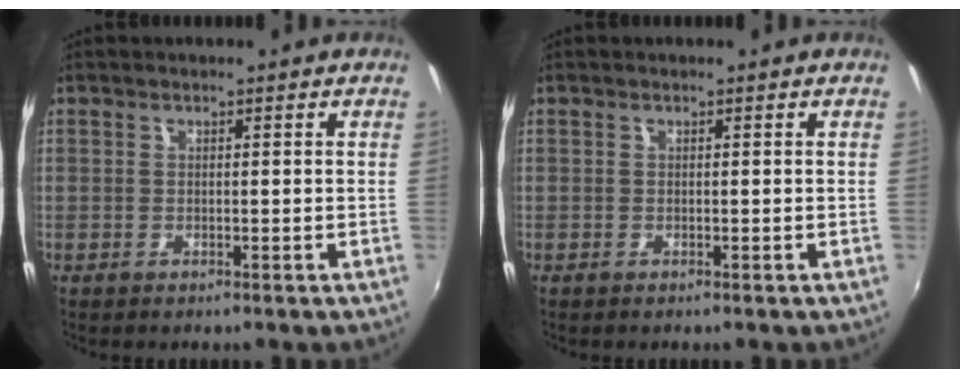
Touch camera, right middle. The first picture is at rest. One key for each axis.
{"total": 0.0}